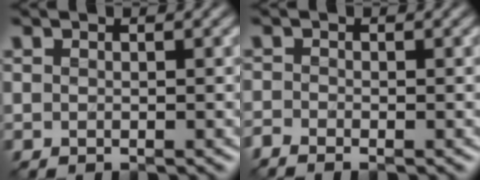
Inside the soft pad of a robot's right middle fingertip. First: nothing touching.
{"total": 1.3, "force": [-1.2, 0.2, 0.4], "torque": [-0.013, -0.005, -0.032]}